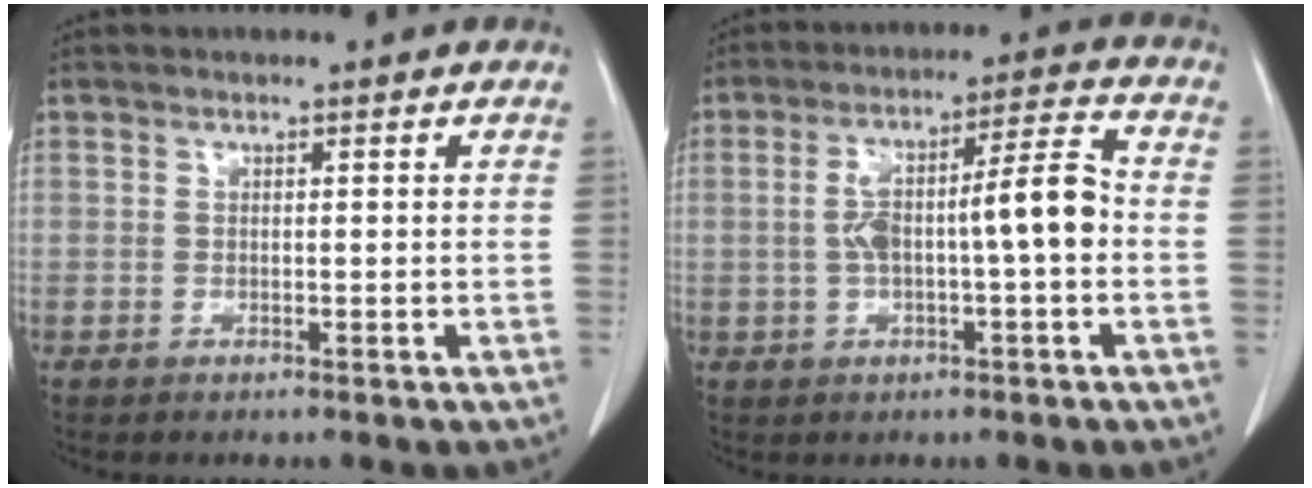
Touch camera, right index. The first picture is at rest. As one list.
[{"total": 10.0, "force": [-0.7, 1.4, 9.9], "torque": [-0.172, 0.030, -0.012]}]